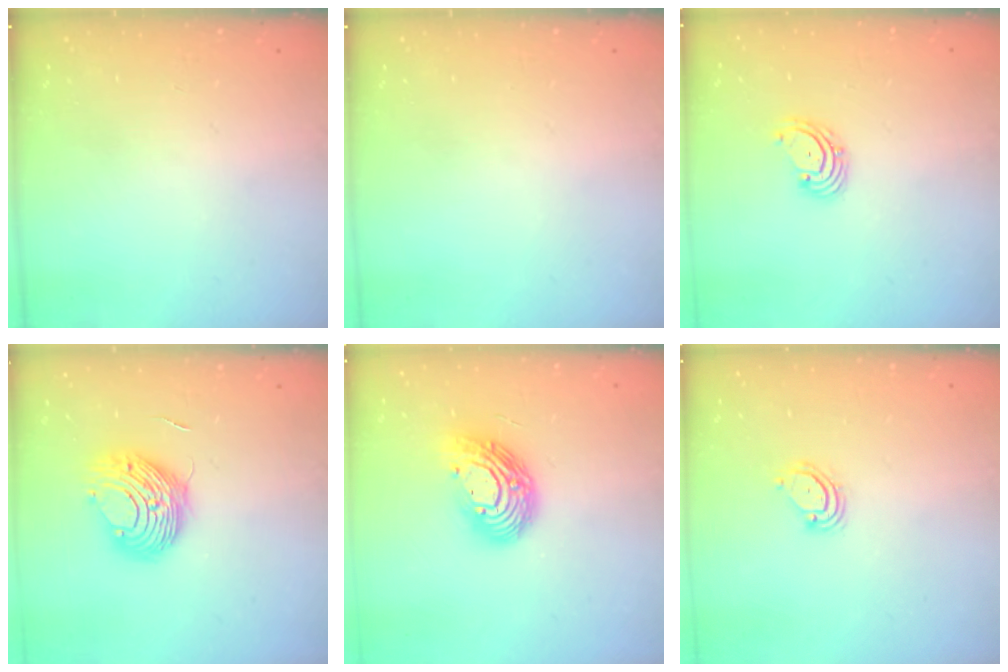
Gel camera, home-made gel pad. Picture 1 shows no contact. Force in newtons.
{"total": 0.0}
{"total": 2.7, "press": 2.7, "slide": 0.6}
{"total": 9.3, "press": 9.3, "slide": 0.6}
{"total": 12.9, "press": 12.9, "slide": 1.2}
{"total": 4.3, "press": 4.3, "slide": 0.3}